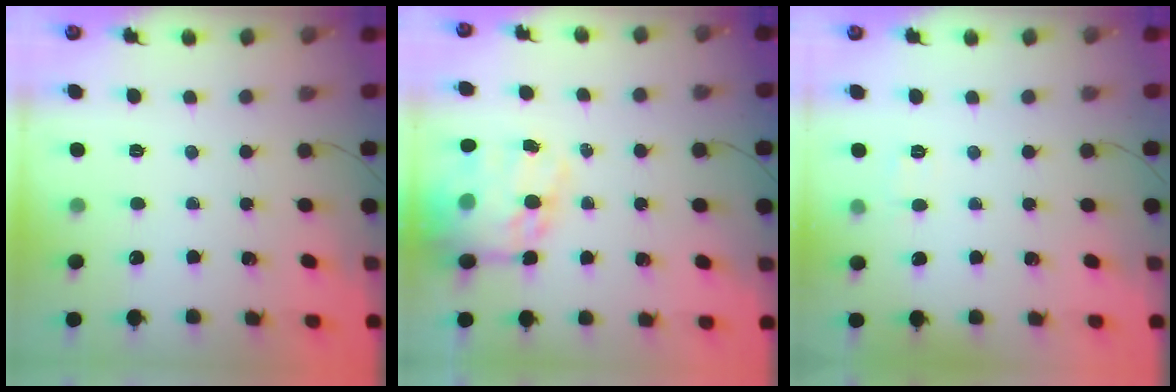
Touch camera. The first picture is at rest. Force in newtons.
{"total": 18.5, "press": 17.9, "slide": 4.7}
{"total": 2.6, "press": 2.3, "slide": 1.2}